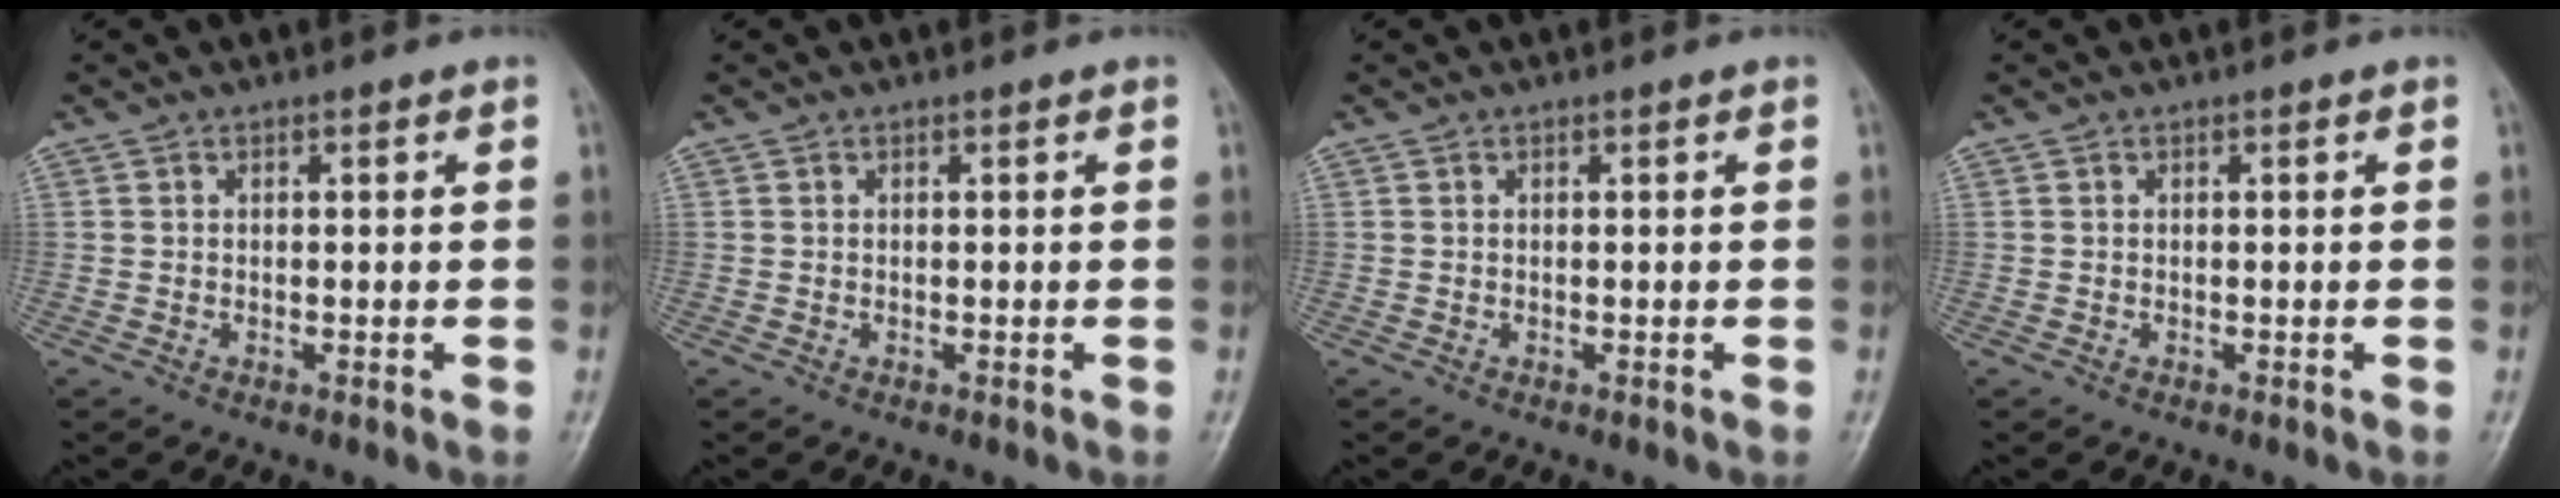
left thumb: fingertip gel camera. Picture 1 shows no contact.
{"total": 0.0}
{"total": 0.0}
{"total": 0.0}